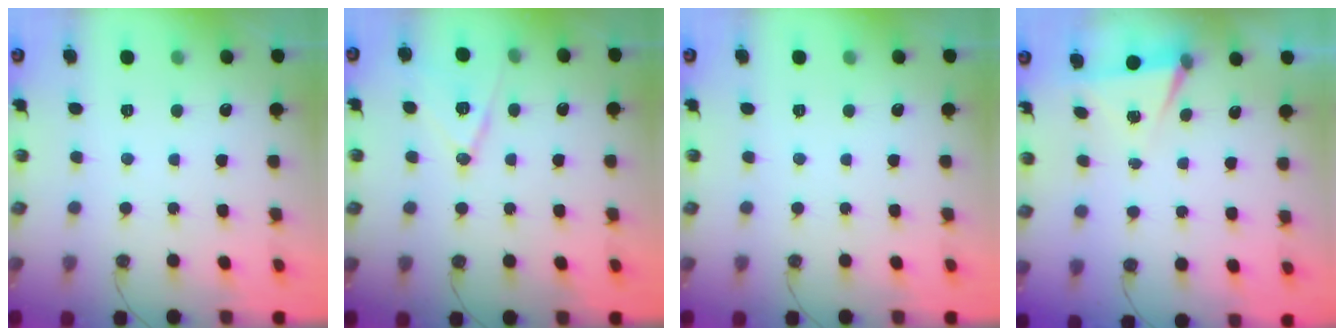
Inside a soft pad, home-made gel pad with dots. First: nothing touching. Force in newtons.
{"total": 12.4, "press": 11.9, "slide": 3.5}
{"total": 0.0}
{"total": 5.0, "press": 2.2, "slide": 4.5}